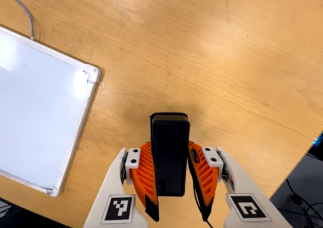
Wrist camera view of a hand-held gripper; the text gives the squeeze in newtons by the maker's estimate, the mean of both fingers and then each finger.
{"total": 5.7, "left": 3.7, "right": 7.8}